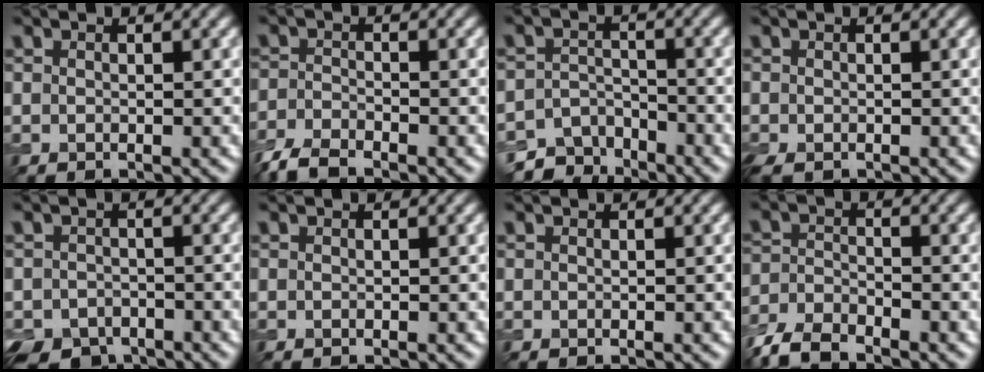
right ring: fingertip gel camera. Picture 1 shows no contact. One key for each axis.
{"total": 3.7, "fx": -3.1, "fy": 1.1, "fz": 1.6, "tx": -0.033, "ty": -0.009, "tz": -0.072}
{"total": 5.2, "fx": -4.3, "fy": 2.7, "fz": 1.2, "tx": -0.008, "ty": -0.009, "tz": -0.074}
{"total": 1.9, "fx": -1.5, "fy": 0.9, "fz": 0.8, "tx": -0.020, "ty": -0.010, "tz": -0.031}
{"total": 5.3, "fx": -3.8, "fy": 3.3, "fz": 1.6, "tx": -0.014, "ty": -0.012, "tz": -0.063}
{"total": 0.0}
{"total": 0.0}
{"total": 4.9, "fx": -4.1, "fy": 1.7, "fz": 2.2, "tx": -0.044, "ty": -0.007, "tz": -0.090}